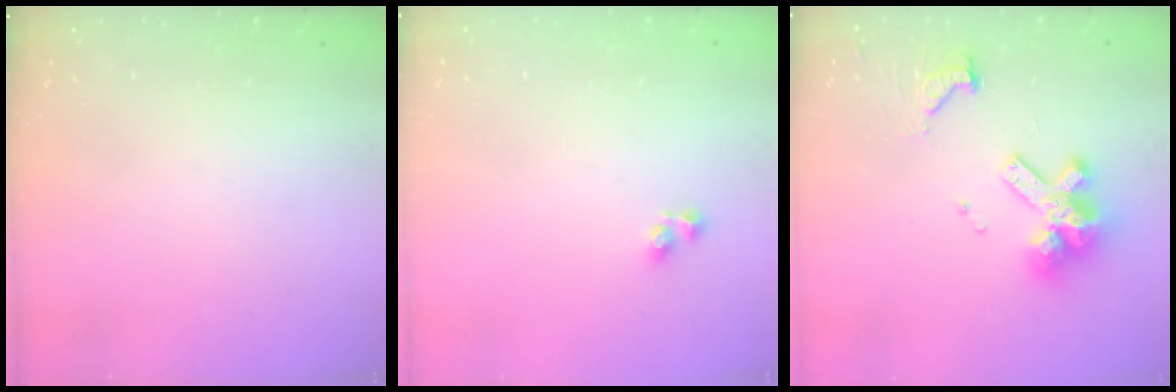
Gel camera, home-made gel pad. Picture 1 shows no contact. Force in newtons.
{"total": 4.5, "press": 4.5, "slide": 0.4}
{"total": 14.4, "press": 14.4, "slide": 1.3}